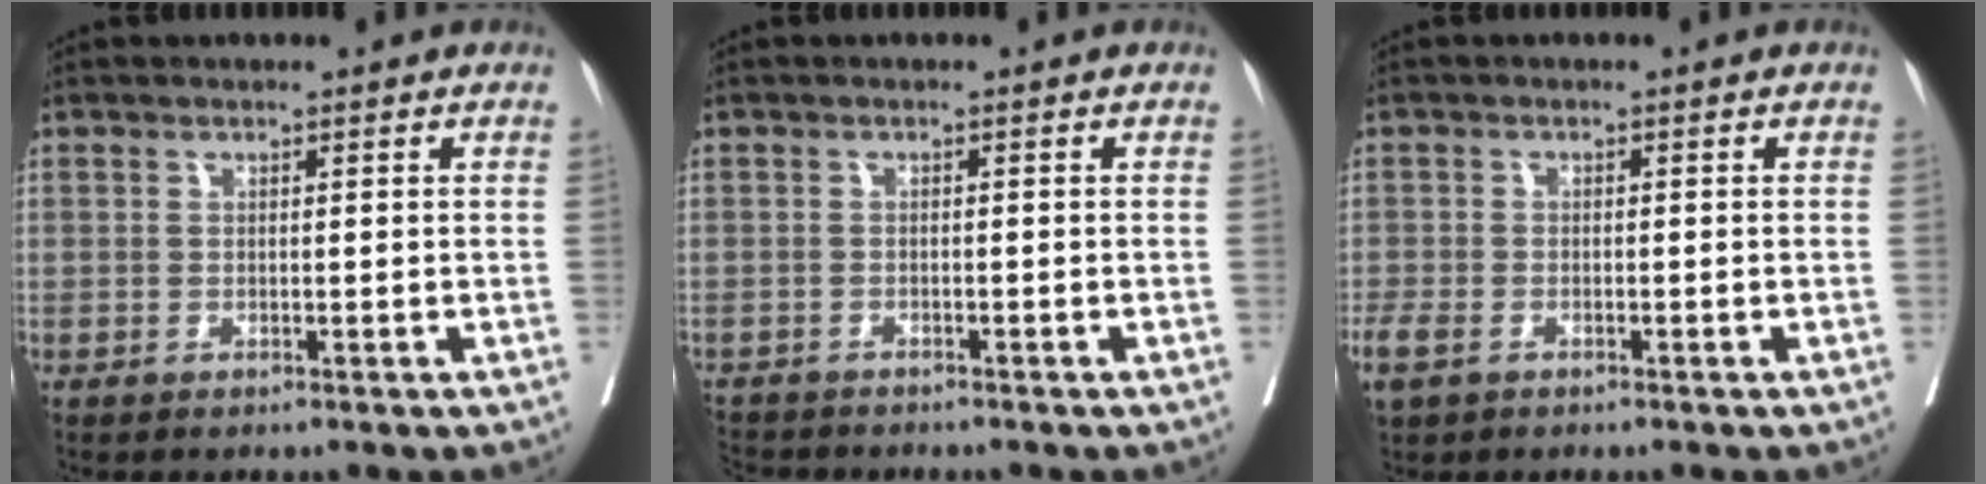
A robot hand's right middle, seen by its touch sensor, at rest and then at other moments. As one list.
[{"total": 4.1, "force": [-4.0, 1.1, 0.3], "torque": [-0.006, -0.012, -0.068]}, {"total": 3.8, "force": [-2.3, 2.3, 2.0], "torque": [-0.048, -0.007, -0.042]}]